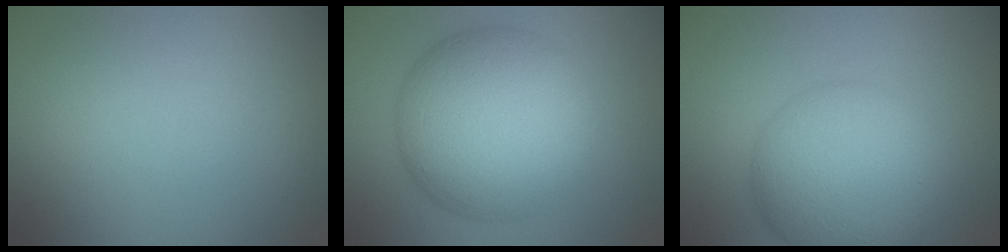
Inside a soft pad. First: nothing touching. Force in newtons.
{"total": 13.9, "press": 13.9, "slide": 0.4}
{"total": 10.6, "press": 10.6, "slide": 0.1}